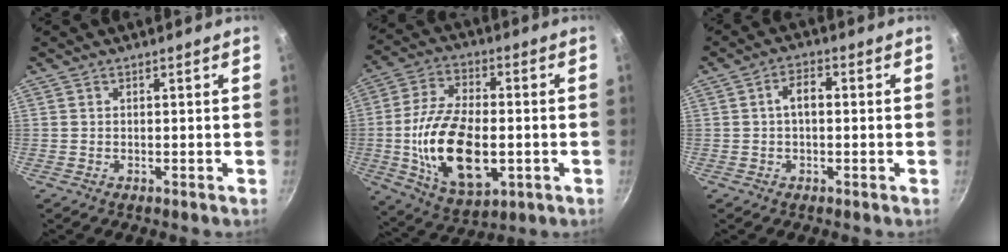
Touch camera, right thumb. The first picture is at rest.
{"total": 19.5, "force": [-2.9, 10.5, 16.3], "torque": [-0.293, 0.005, -0.038]}
{"total": 3.9, "force": [0.2, 2.2, 3.3], "torque": [-0.052, 0.015, -0.002]}